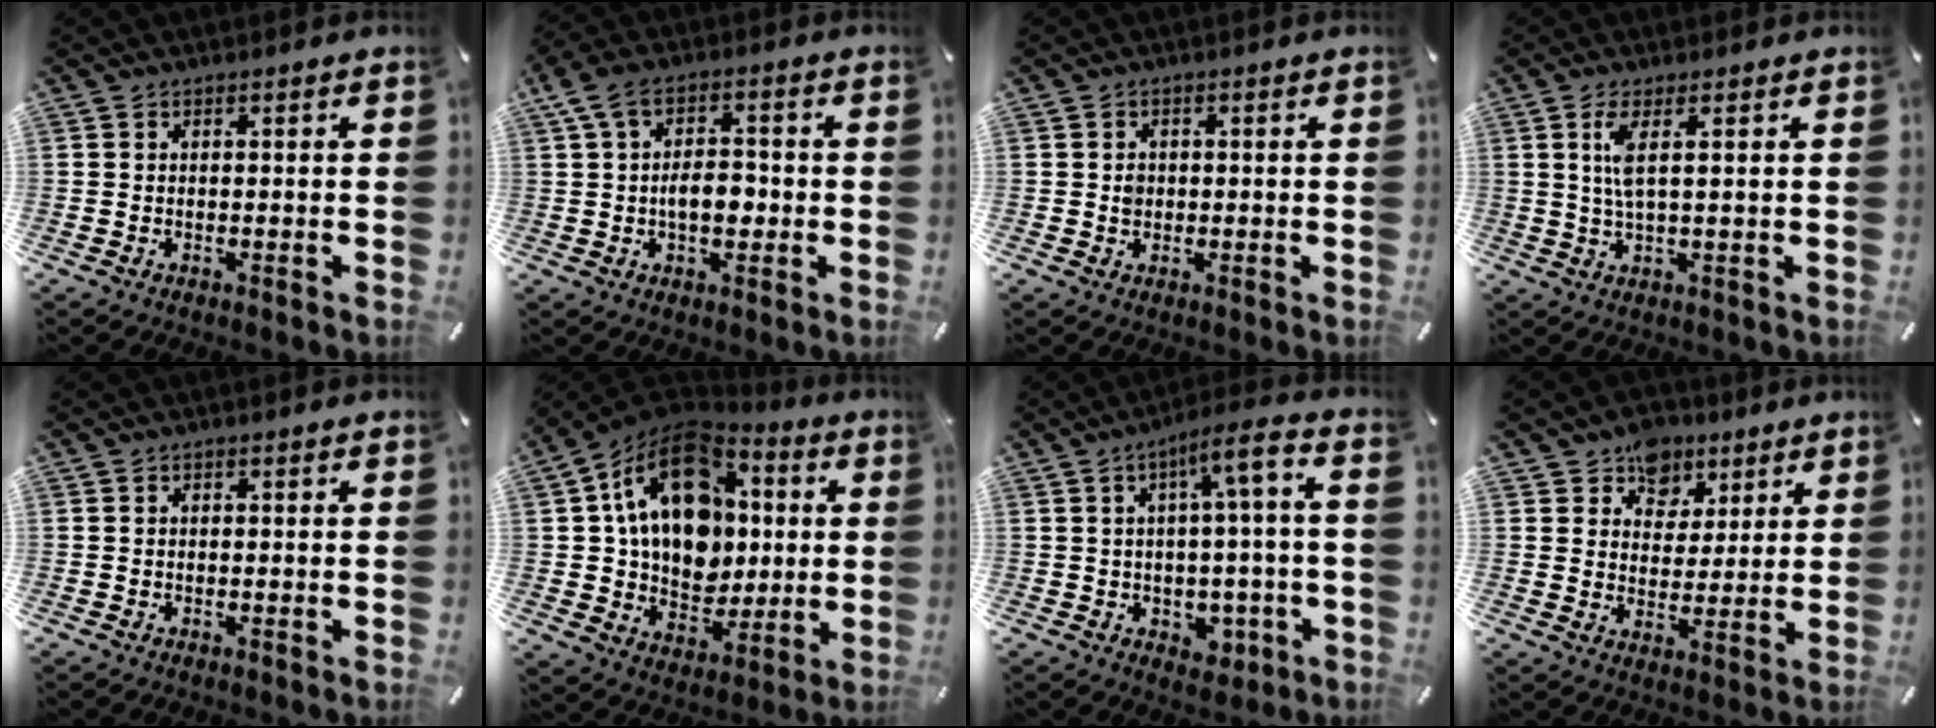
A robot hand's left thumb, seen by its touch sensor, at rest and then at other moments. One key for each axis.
{"total": 8.7, "fx": -0.4, "fy": 5.9, "fz": 6.4, "tx": -0.116, "ty": 0.009, "tz": -0.010}
{"total": 1.7, "fx": 0.0, "fy": 1.5, "fz": 0.7, "tx": -0.008, "ty": 0.002, "tz": -0.003}
{"total": 4.9, "fx": 1.6, "fy": 0.9, "fz": 4.6, "tx": -0.094, "ty": -0.002, "tz": 0.026}
{"total": 0.0}
{"total": 20.9, "fx": 5.3, "fy": 15.5, "fz": 13.0, "tx": -0.223, "ty": -0.017, "tz": 0.097}
{"total": 10.3, "fx": 0.1, "fy": 4.6, "fz": 9.2, "tx": -0.126, "ty": -0.001, "tz": -0.001}
{"total": 9.0, "fx": 5.6, "fy": 6.9, "fz": 1.1, "tx": -0.012, "ty": -0.038, "tz": 0.103}